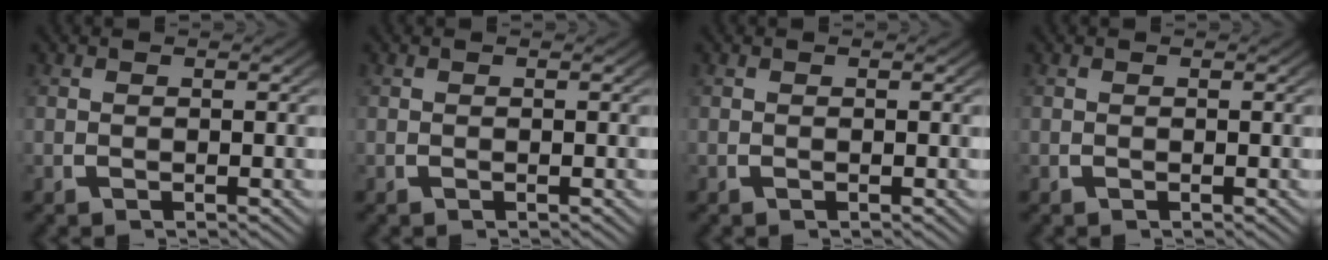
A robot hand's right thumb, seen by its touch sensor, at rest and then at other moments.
{"total": 0.0}
{"total": 0.0}
{"total": 0.0}